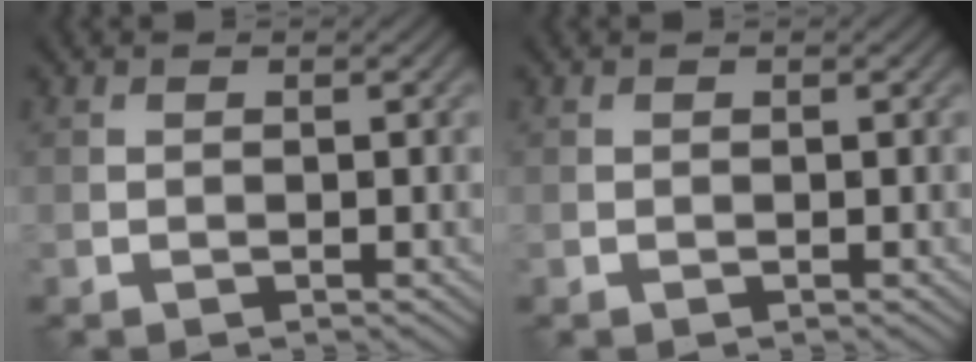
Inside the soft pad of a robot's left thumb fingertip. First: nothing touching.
{"total": 0.0}